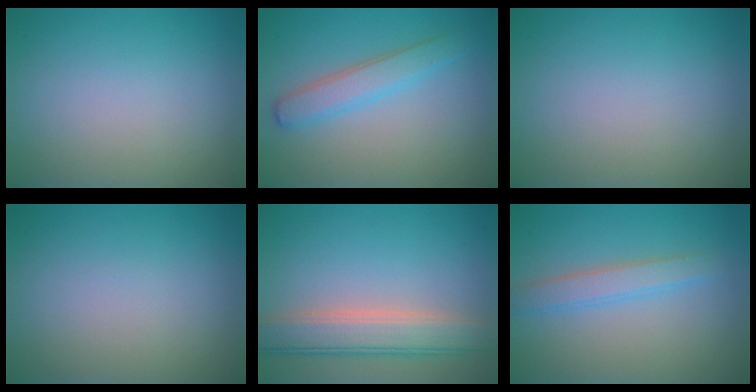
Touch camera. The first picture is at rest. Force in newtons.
{"total": 2.8, "press": 2.8, "slide": 0.1}
{"total": 0.0}
{"total": 0.0}
{"total": 5.0, "press": 5.0, "slide": 0.5}
{"total": 2.4, "press": 2.4, "slide": 0.1}